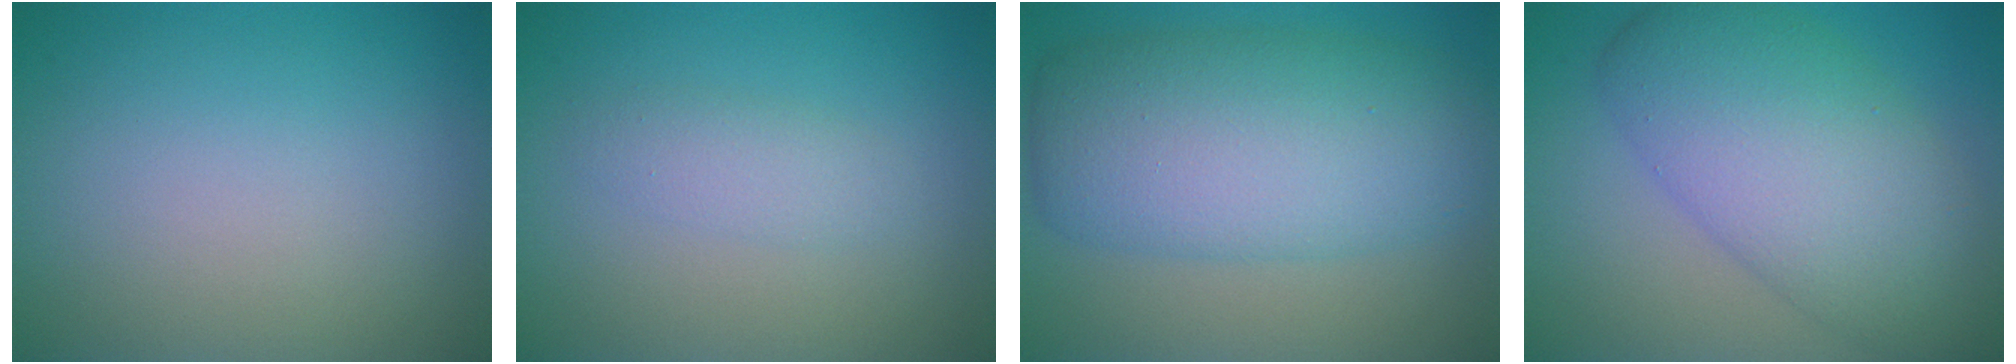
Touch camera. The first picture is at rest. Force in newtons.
{"total": 1.7, "press": 1.7, "slide": 0.0}
{"total": 9.7, "press": 9.7, "slide": 0.2}
{"total": 9.3, "press": 9.3, "slide": 0.1}